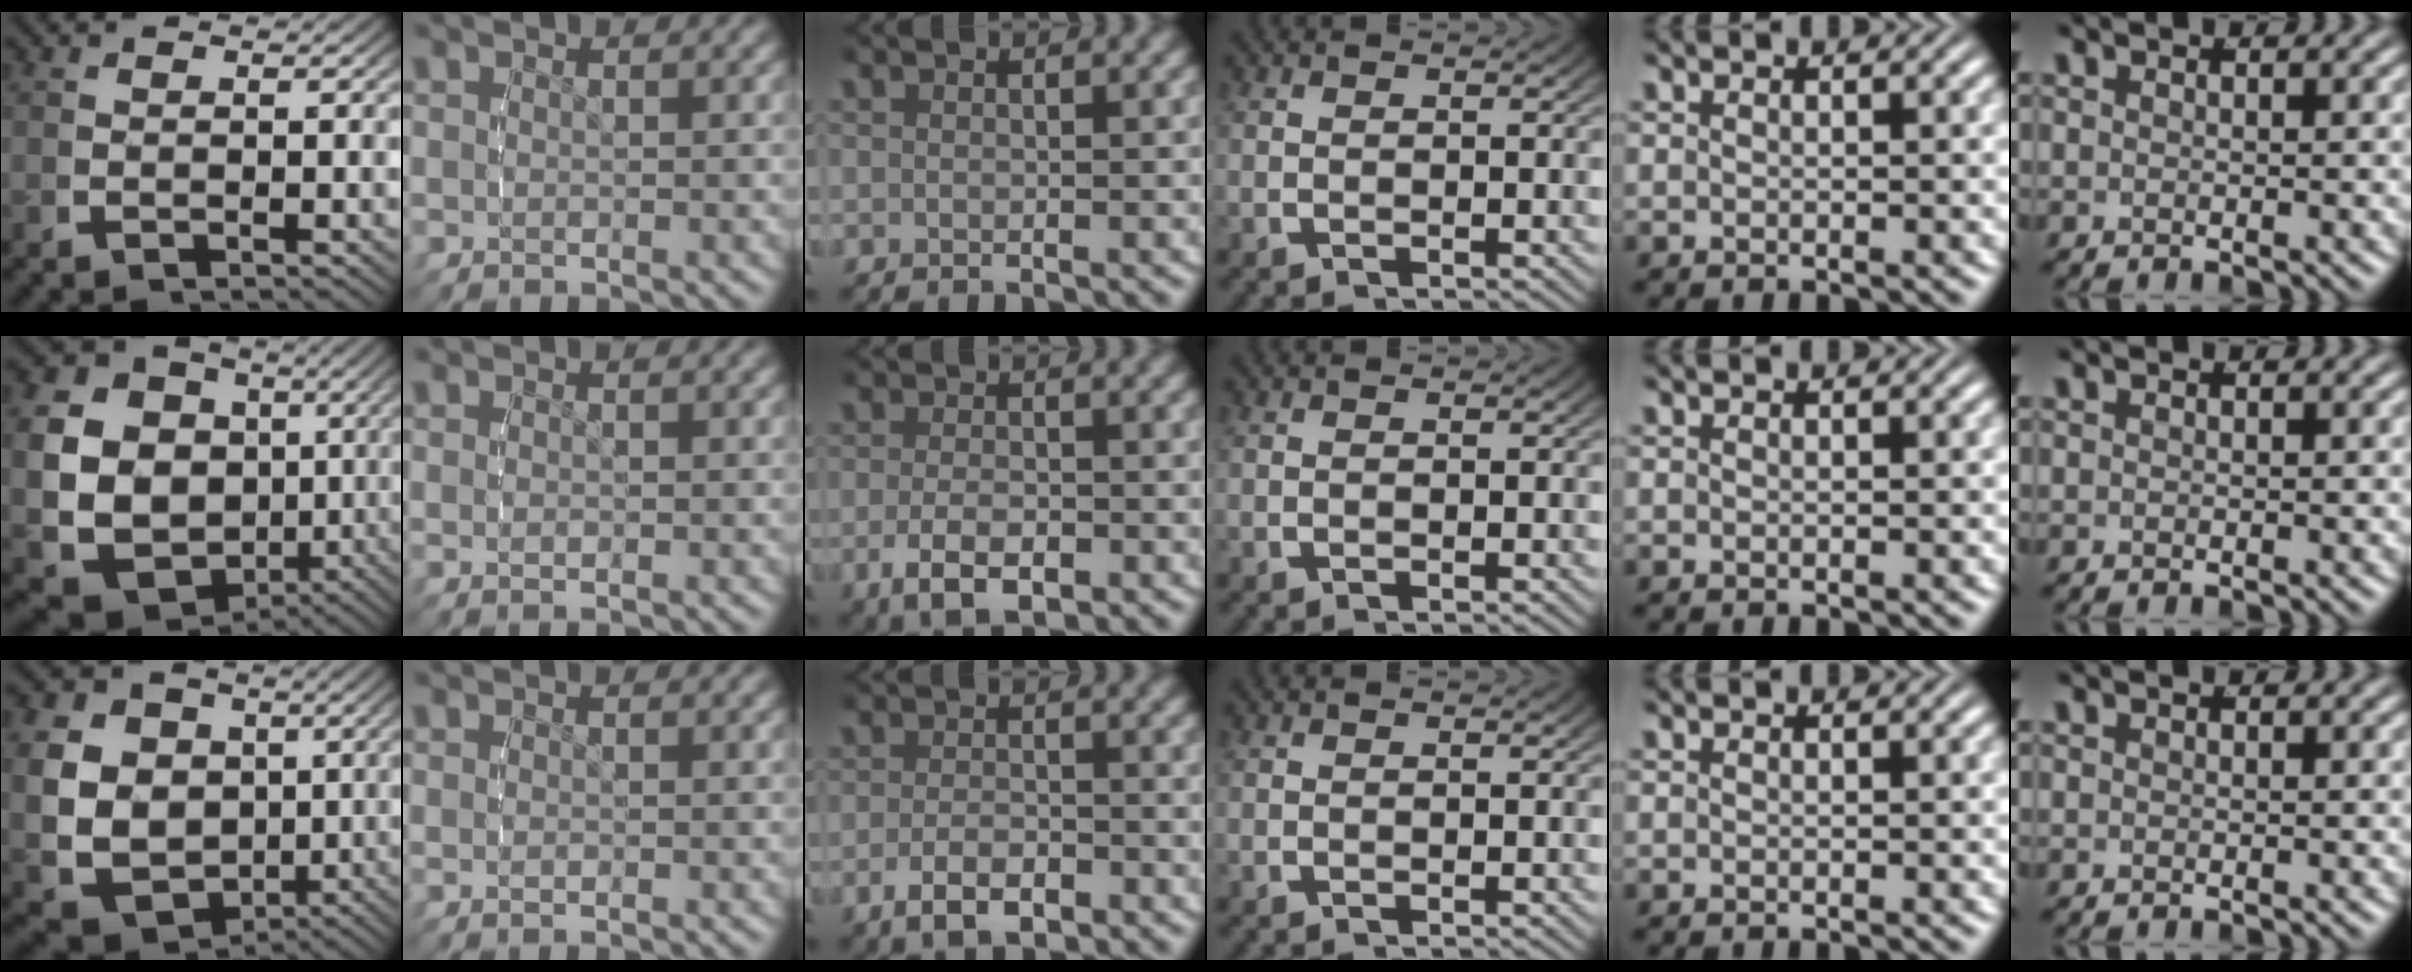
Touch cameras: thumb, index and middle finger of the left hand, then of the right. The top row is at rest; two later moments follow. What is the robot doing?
{"motion": "lift_and_place", "object": "cloth"}